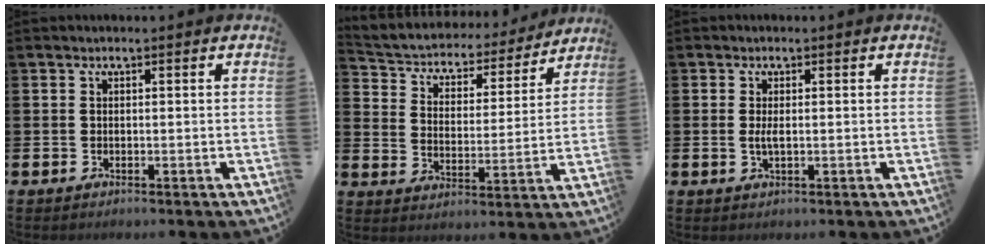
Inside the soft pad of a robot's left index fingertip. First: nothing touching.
{"total": 4.5, "force": [4.0, 2.0, 0.7], "torque": [-0.046, -0.037, 0.060]}
{"total": 1.4, "force": [-0.1, 0.4, 1.4], "torque": [-0.024, 0.001, -0.003]}